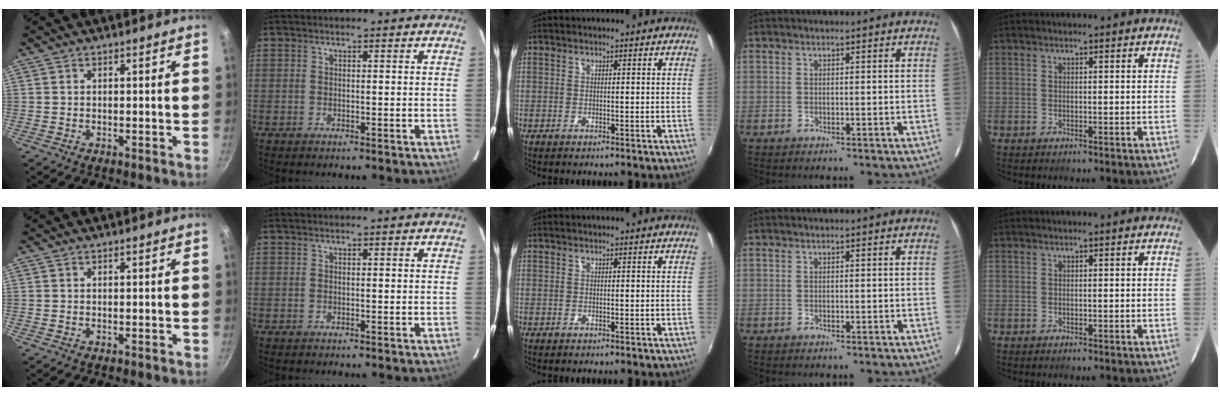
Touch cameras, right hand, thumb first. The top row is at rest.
{}